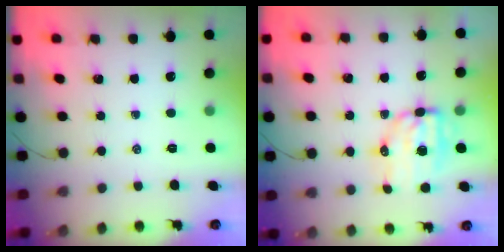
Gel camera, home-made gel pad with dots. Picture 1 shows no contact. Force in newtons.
{"total": 8.6, "press": 8.5, "slide": 1.8}